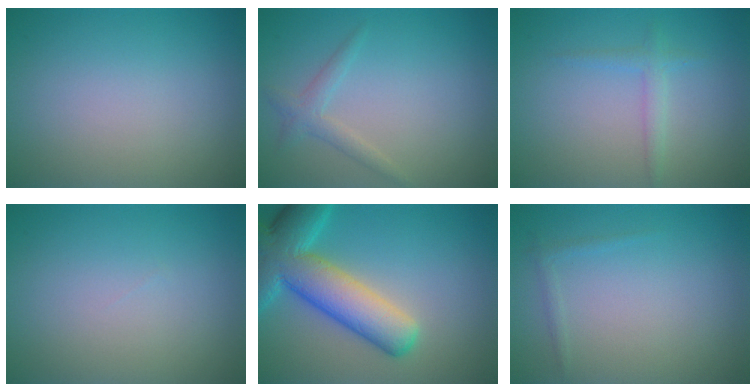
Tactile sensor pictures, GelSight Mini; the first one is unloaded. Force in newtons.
{"total": 1.7, "press": 1.7, "slide": 0.1}
{"total": 1.4, "press": 1.4, "slide": 0.0}
{"total": 0.0}
{"total": 9.7, "press": 9.6, "slide": 0.5}
{"total": 0.7, "press": 0.7, "slide": 0.0}